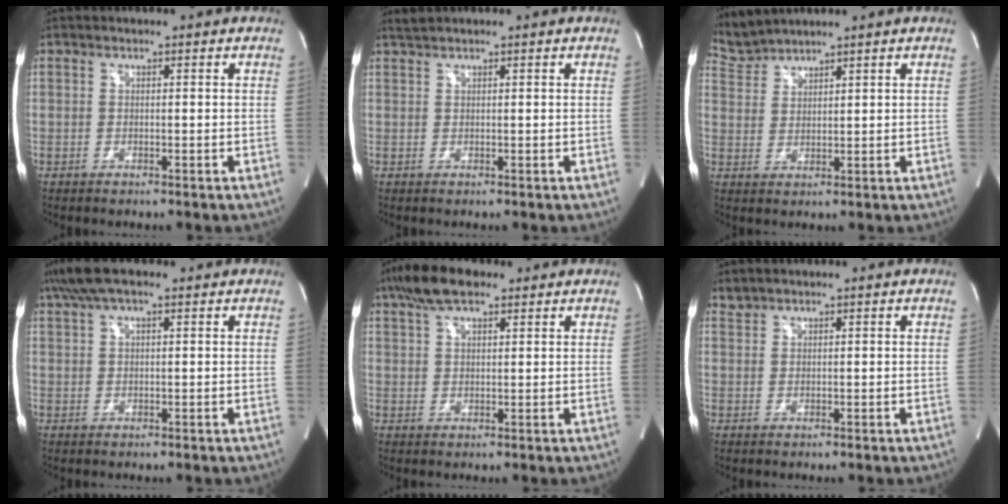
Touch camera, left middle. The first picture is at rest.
{"total": 1.0, "force": [1.0, -0.2, 0.3], "torque": [-0.015, 0.012, 0.026]}
{"total": 3.8, "force": [3.7, -0.4, -0.5], "torque": [-0.002, 0.011, 0.084]}
{"total": 6.9, "force": [4.8, 1.9, 4.7], "torque": [-0.100, 0.035, 0.085]}
{"total": 7.5, "force": [5.1, 2.6, 4.9], "torque": [-0.101, 0.023, 0.092]}
{"total": 1.1, "force": [1.1, 0.1, -0.1], "torque": [-0.003, 0.006, 0.026]}